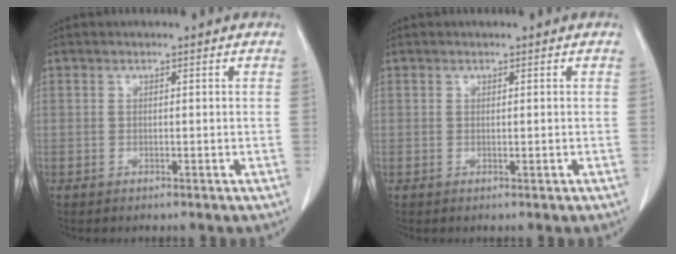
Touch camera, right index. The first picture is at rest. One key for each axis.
{"total": 0.0}